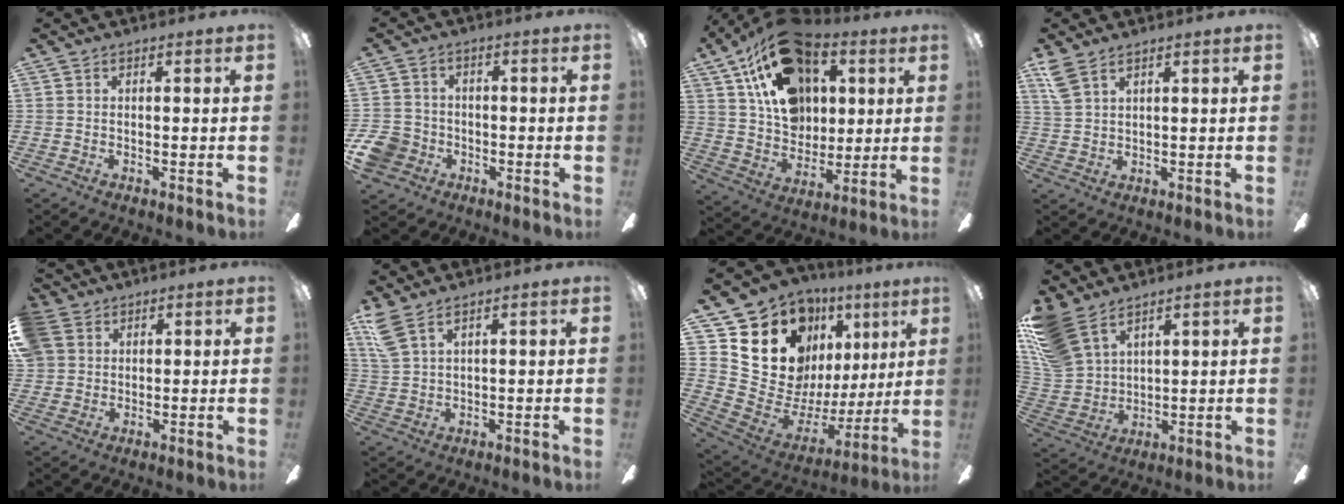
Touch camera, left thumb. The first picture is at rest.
{"total": 7.4, "force": [-3.1, 6.1, 2.7], "torque": [-0.082, 0.026, -0.060]}
{"total": 21.2, "force": [11.4, 13.9, 11.3], "torque": [-0.199, -0.047, 0.211]}
{"total": 4.4, "force": [3.2, 1.7, 2.5], "torque": [-0.055, -0.009, 0.062]}
{"total": 6.3, "force": [3.3, 5.1, 1.7], "torque": [-0.049, 0.003, 0.065]}
{"total": 5.6, "force": [4.0, 1.7, 3.6], "torque": [-0.085, -0.015, 0.075]}
{"total": 20.3, "force": [11.5, 13.6, 9.8], "torque": [-0.221, -0.078, 0.228]}
{"total": 14.7, "force": [9.9, 8.0, 7.4], "torque": [-0.182, -0.040, 0.193]}